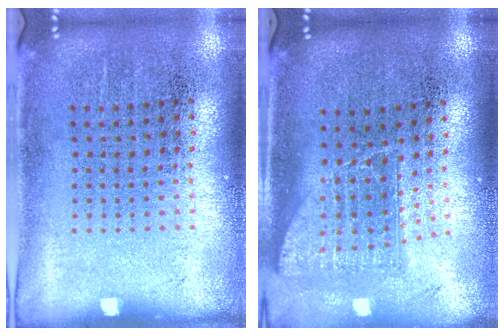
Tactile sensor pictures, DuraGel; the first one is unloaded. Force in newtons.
{"total": 1.5, "press": 1.2, "slide": 0.9}